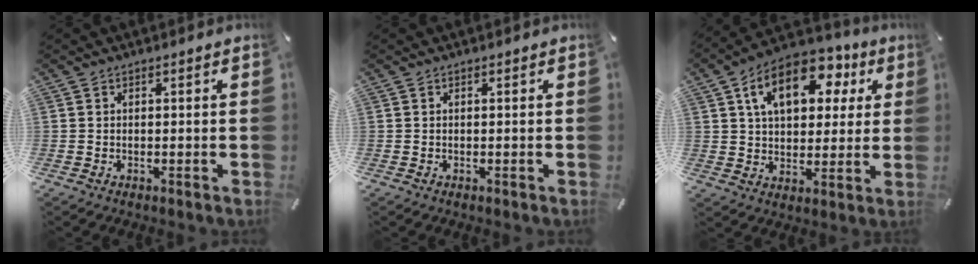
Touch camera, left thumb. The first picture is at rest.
{"total": 0.0}
{"total": 15.0, "force": [6.2, 9.8, 9.5], "torque": [-0.152, -0.006, 0.109]}